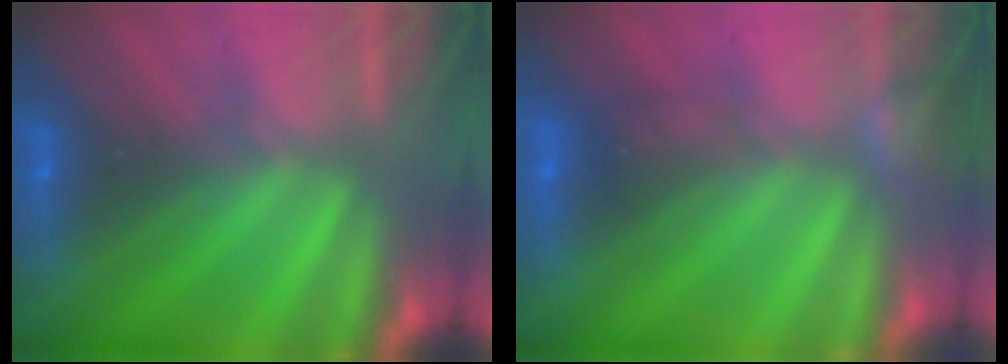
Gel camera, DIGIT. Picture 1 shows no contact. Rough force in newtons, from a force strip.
{"total": 2.4}